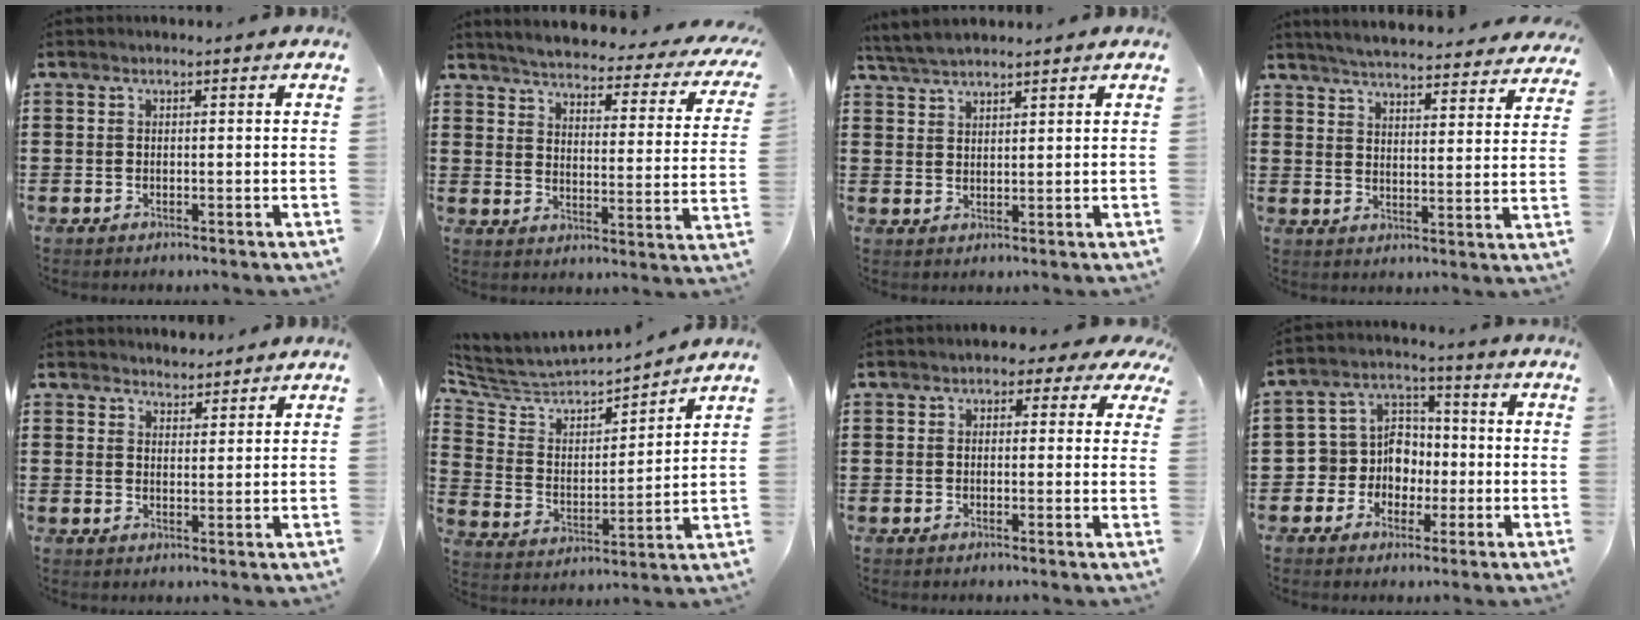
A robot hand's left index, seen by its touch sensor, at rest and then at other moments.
{"total": 3.8, "force": [3.6, -0.2, 1.3], "torque": [-0.046, -0.031, 0.053]}
{"total": 3.3, "force": [3.2, 0.3, 0.8], "torque": [-0.024, -0.003, 0.061]}
{"total": 4.9, "force": [4.8, -0.4, 1.0], "torque": [-0.040, -0.033, 0.081]}
{"total": 2.8, "force": [2.7, 0.7, -0.3], "torque": [0.000, -0.003, 0.052]}
{"total": 4.4, "force": [4.1, 1.5, 0.8], "torque": [-0.048, -0.035, 0.062]}
{"total": 1.9, "force": [0.4, 1.6, 1.1], "torque": [-0.019, 0.008, 0.001]}
{"total": 6.9, "force": [-1.4, 6.6, 1.5], "torque": [-0.070, 0.001, -0.031]}